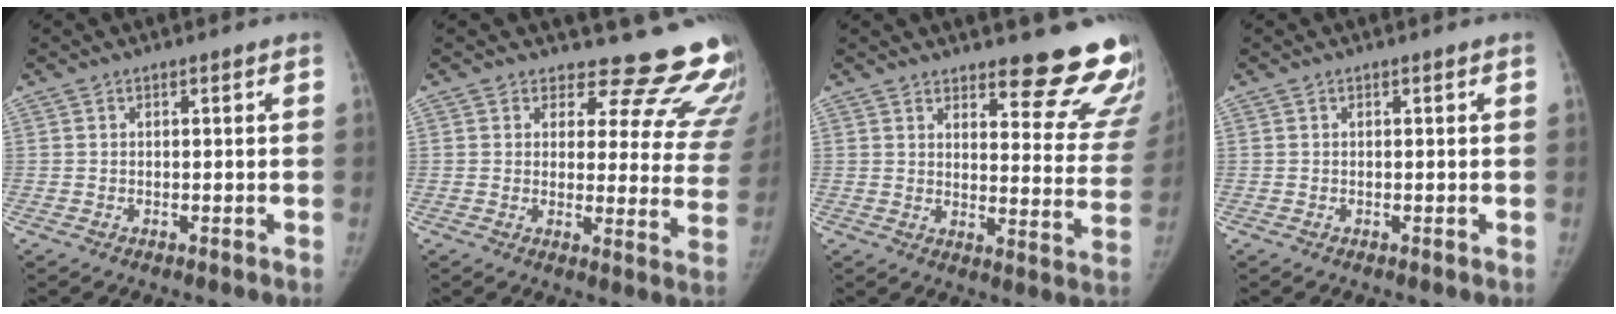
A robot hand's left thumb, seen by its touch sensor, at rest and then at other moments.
{"total": 18.0, "force": [16.2, 6.7, 4.1], "torque": [0.003, -0.142, 0.164]}
{"total": 16.7, "force": [14.0, 4.3, 8.1], "torque": [-0.058, -0.127, 0.159]}
{"total": 0.0}